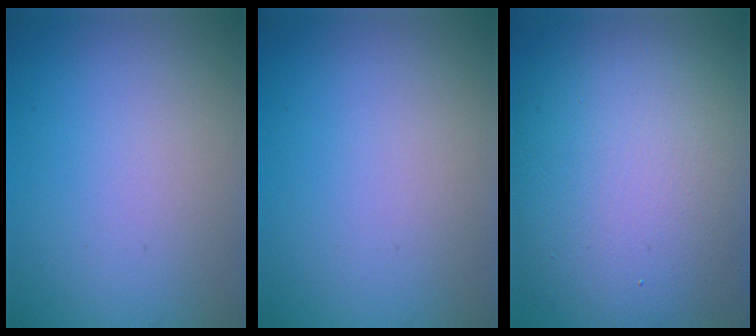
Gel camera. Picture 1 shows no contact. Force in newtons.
{"total": 0.0}
{"total": 14.5, "press": 14.5, "slide": 1.0}